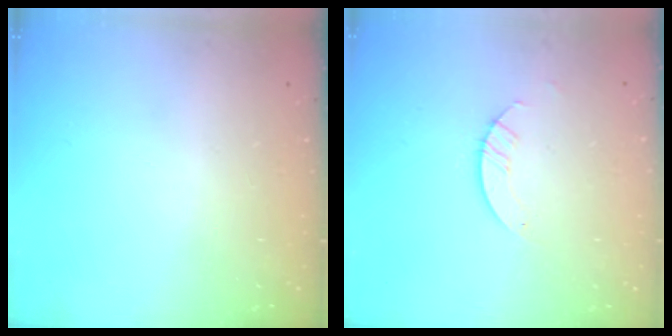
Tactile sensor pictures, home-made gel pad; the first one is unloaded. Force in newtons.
{"total": 2.8, "press": 2.8, "slide": 0.2}